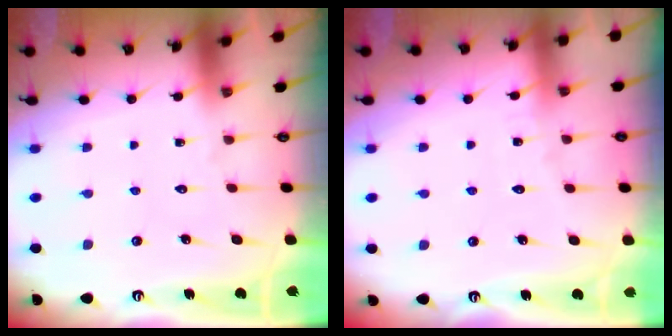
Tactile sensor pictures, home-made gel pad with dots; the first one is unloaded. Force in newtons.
{"total": 2.9, "press": 2.9, "slide": 0.3}